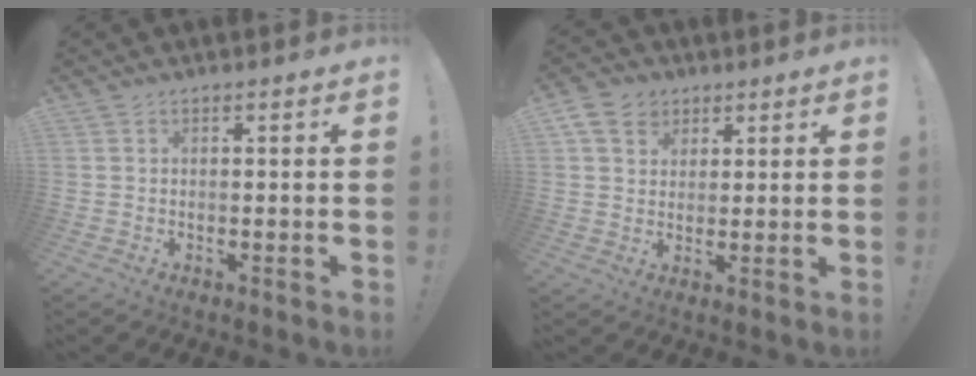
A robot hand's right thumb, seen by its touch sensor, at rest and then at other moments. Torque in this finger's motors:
{"motor_torque": [-0.09, 0.09, 0.18, -0.12, 0.15]}